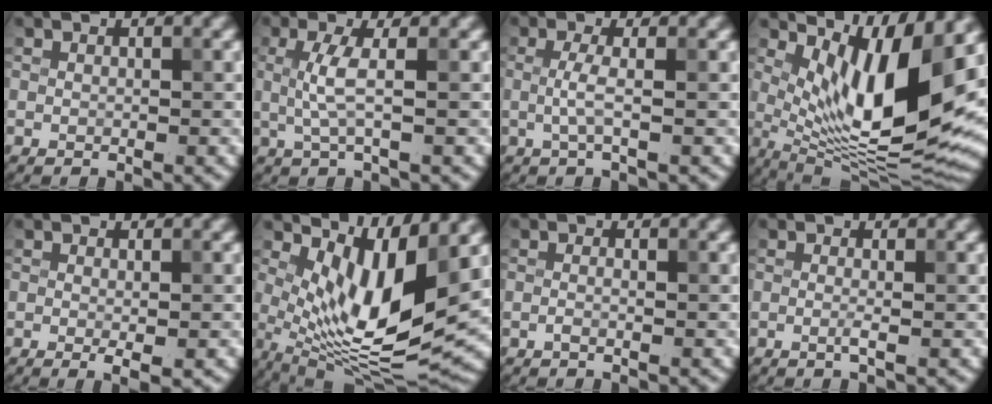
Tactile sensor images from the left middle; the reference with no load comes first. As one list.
[{"total": 2.7, "force": [0.2, 0.5, 2.7], "torque": [-0.063, 0.001, 0.004]}, {"total": 2.0, "force": [-0.1, 0.4, 2.0], "torque": [-0.044, -0.001, -0.004]}, {"total": 11.5, "force": [3.3, 3.3, 10.5], "torque": [-0.174, -0.022, 0.068]}, {"total": 1.7, "force": [-0.3, 0.3, 1.7], "torque": [-0.025, -0.008, -0.005]}, {"total": 9.9, "force": [2.5, 3.4, 9.0], "torque": [-0.166, -0.024, 0.052]}, {"total": 0.7, "force": [-0.3, 0.1, 0.5], "torque": [-0.013, -0.001, -0.008]}, {"total": 1.2, "force": [-0.2, 0.3, 1.2], "torque": [-0.018, -0.005, -0.008]}]